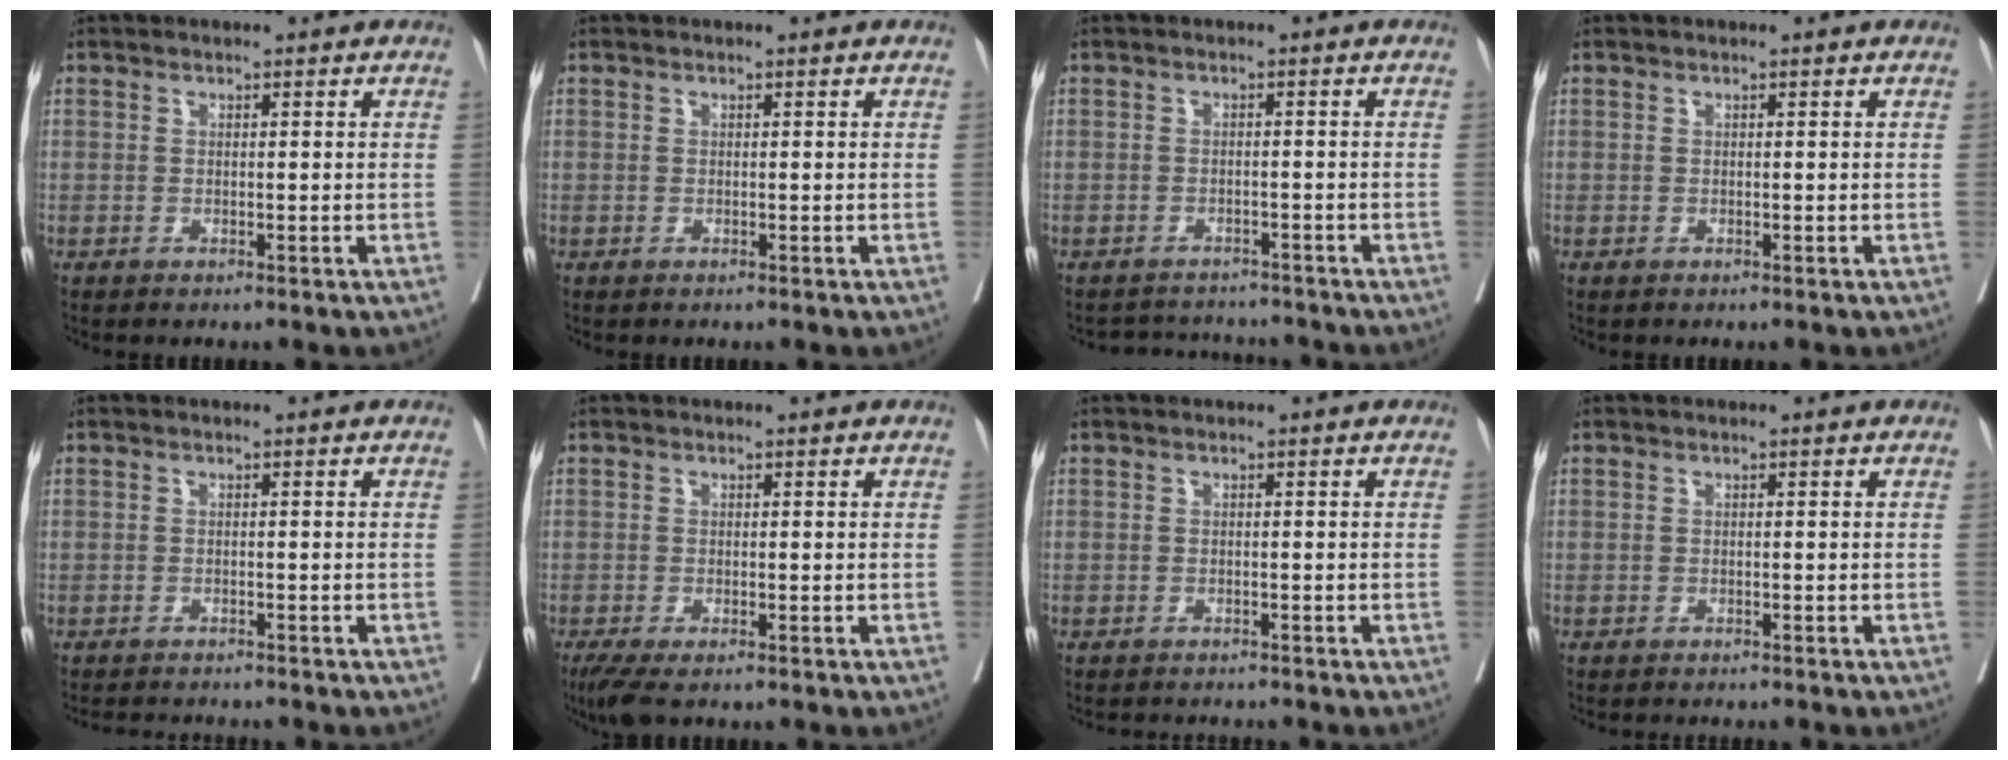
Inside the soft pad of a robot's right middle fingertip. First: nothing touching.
{"total": 0.0}
{"total": 5.1, "force": [-5.0, 0.7, -0.4], "torque": [0.008, 0.007, -0.069]}
{"total": 0.0}
{"total": 4.6, "force": [-4.4, 0.4, 1.2], "torque": [-0.009, -0.009, -0.064]}
{"total": 3.3, "force": [-2.3, 0.7, 2.3], "torque": [-0.045, -0.013, -0.040]}
{"total": 3.6, "force": [-3.4, 0.6, 0.7], "torque": [-0.005, -0.005, -0.047]}
{"total": 2.3, "force": [-2.2, 0.3, 0.8], "torque": [-0.012, -0.004, -0.027]}